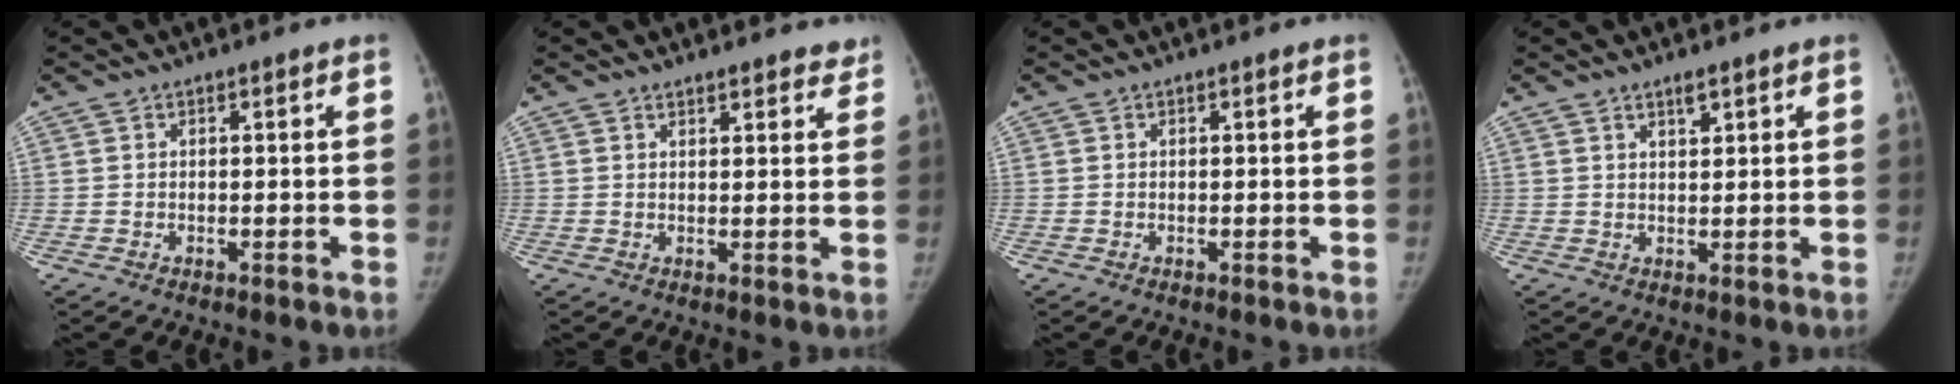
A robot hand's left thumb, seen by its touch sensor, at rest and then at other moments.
{"total": 4.7, "force": [4.2, 1.6, 1.5], "torque": [0.010, -0.015, 0.046]}
{"total": 0.0}
{"total": 2.2, "force": [1.6, 0.6, 1.4], "torque": [-0.020, -0.011, 0.030]}